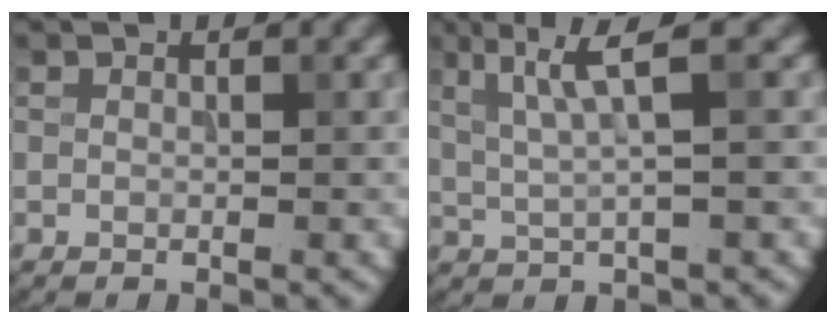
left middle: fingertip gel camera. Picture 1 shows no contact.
{"total": 4.4, "force": [1.6, 0.6, 4.1], "torque": [-0.082, 0.002, 0.035]}